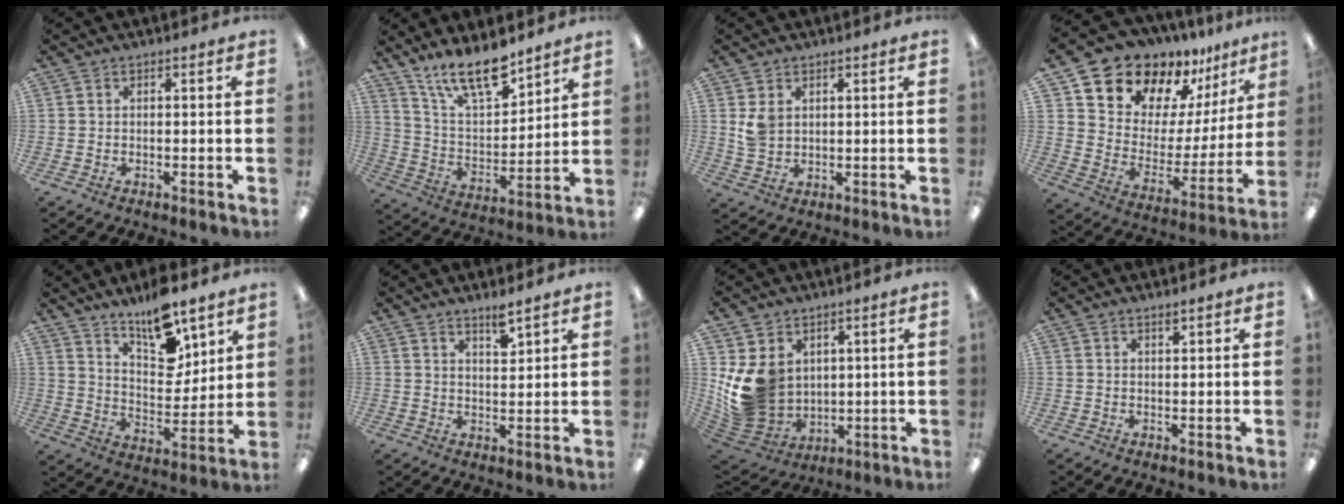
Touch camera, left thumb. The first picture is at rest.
{"total": 15.4, "force": [12.2, 5.2, 7.8], "torque": [-0.145, -0.072, 0.217]}
{"total": 4.9, "force": [1.8, 3.9, 2.4], "torque": [-0.045, 0.002, 0.035]}
{"total": 15.0, "force": [13.6, 6.2, 0.9], "torque": [-0.042, -0.139, 0.246]}
{"total": 13.7, "force": [10.3, 5.5, 7.1], "torque": [-0.112, -0.064, 0.182]}
{"total": 3.5, "force": [3.1, 0.3, 1.6], "torque": [-0.023, -0.020, 0.053]}
{"total": 12.8, "force": [2.4, 11.2, 5.8], "torque": [-0.140, -0.021, 0.056]}
{"total": 1.1, "force": [1.1, 0.2, 0.3], "torque": [-0.008, -0.002, 0.020]}